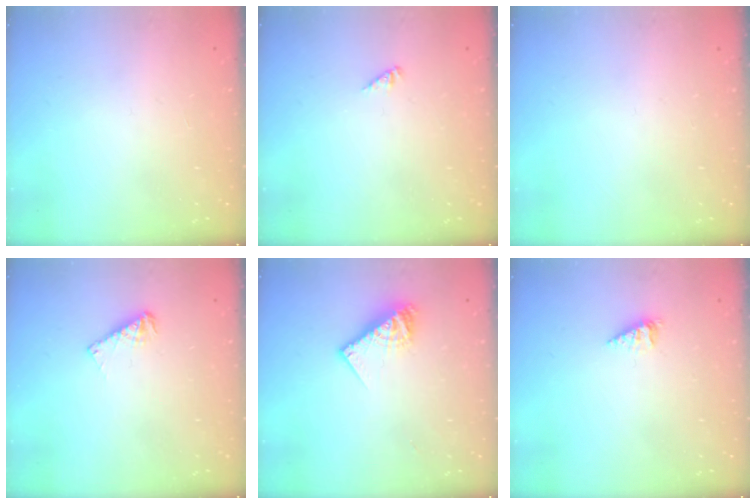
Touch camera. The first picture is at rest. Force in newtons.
{"total": 0.0}
{"total": 0.0}
{"total": 4.7, "press": 4.6, "slide": 0.3}
{"total": 8.9, "press": 8.9, "slide": 0.5}
{"total": 2.2, "press": 2.2, "slide": 0.4}